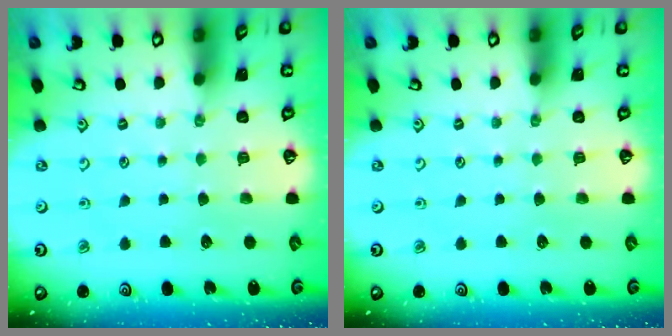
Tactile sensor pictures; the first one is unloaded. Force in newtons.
{"total": 0.0}